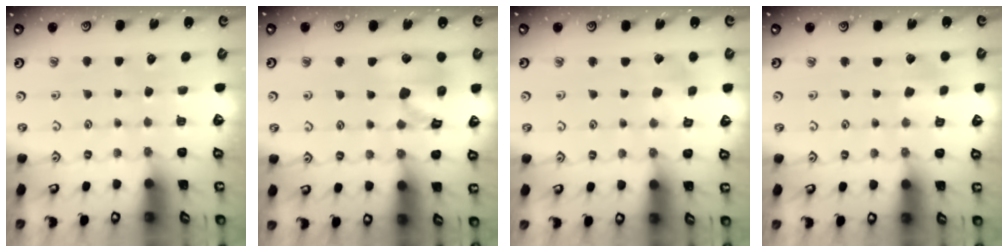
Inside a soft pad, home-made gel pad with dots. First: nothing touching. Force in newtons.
{"total": 15.4, "press": 15.2, "slide": 2.1}
{"total": 2.7, "press": 2.7, "slide": 0.3}
{"total": 1.7, "press": 1.7, "slide": 0.3}